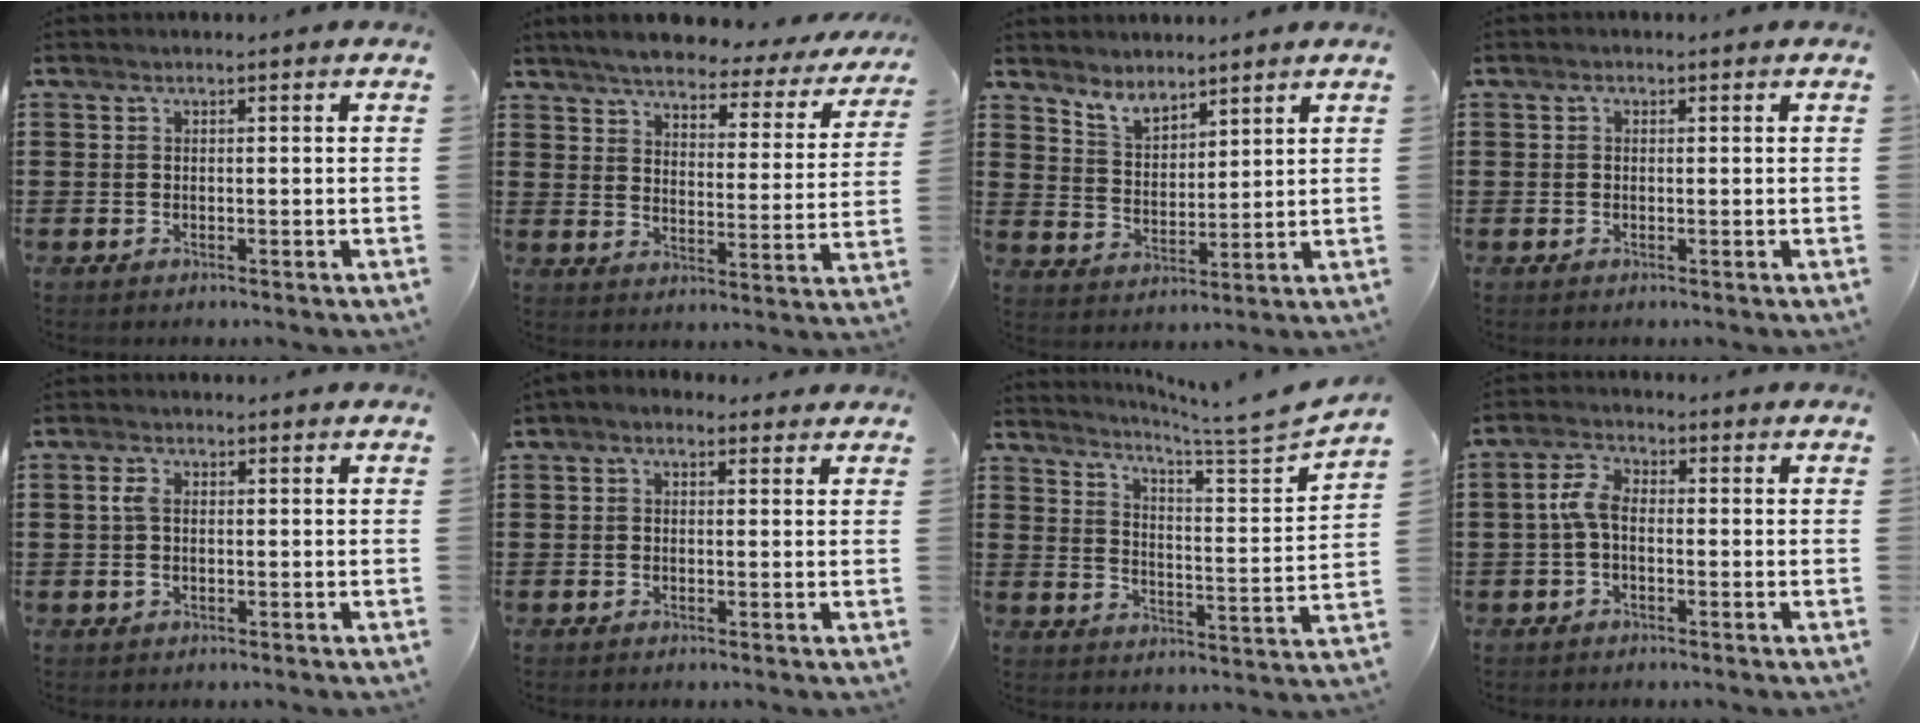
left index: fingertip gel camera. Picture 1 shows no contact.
{"total": 4.6, "force": [4.3, 0.6, 1.5], "torque": [-0.054, -0.028, 0.068]}
{"total": 4.8, "force": [4.5, 1.5, 0.8], "torque": [-0.032, -0.010, 0.085]}
{"total": 0.7, "force": [-0.2, 0.5, 0.4], "torque": [-0.008, 0.003, -0.005]}
{"total": 2.8, "force": [0.1, 1.6, 2.3], "torque": [-0.062, 0.002, -0.004]}
{"total": 1.4, "force": [0.3, 1.1, 0.8], "torque": [-0.019, 0.008, 0.004]}
{"total": 4.9, "force": [4.3, -1.5, 1.8], "torque": [-0.049, -0.051, 0.061]}
{"total": 4.7, "force": [-0.7, 2.4, 4.0], "torque": [-0.104, 0.000, -0.022]}